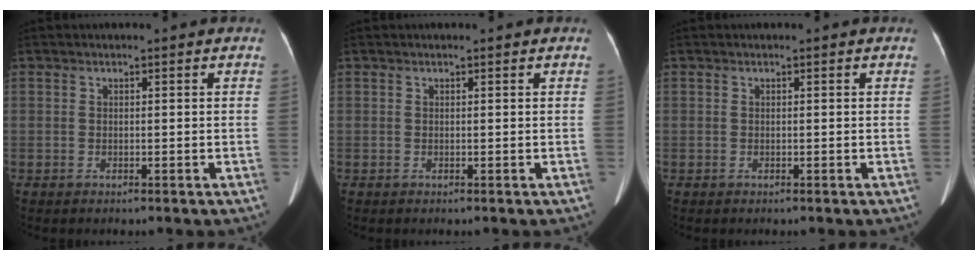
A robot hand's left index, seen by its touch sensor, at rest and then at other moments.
{"total": 0.0}
{"total": 0.0}